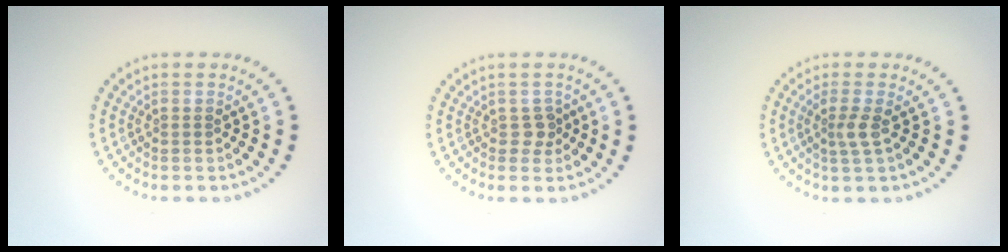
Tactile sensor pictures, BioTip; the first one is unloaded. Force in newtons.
{"total": 1.2, "press": 0.9, "slide": 0.7}
{"total": 1.7, "press": 1.2, "slide": 1.2}